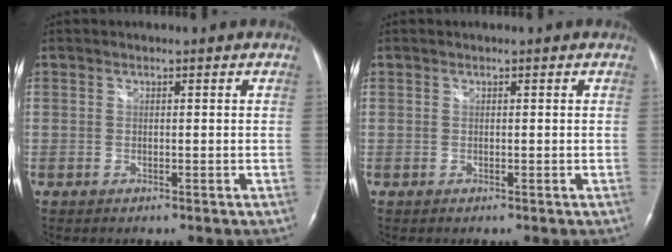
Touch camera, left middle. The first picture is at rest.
{"total": 0.0}